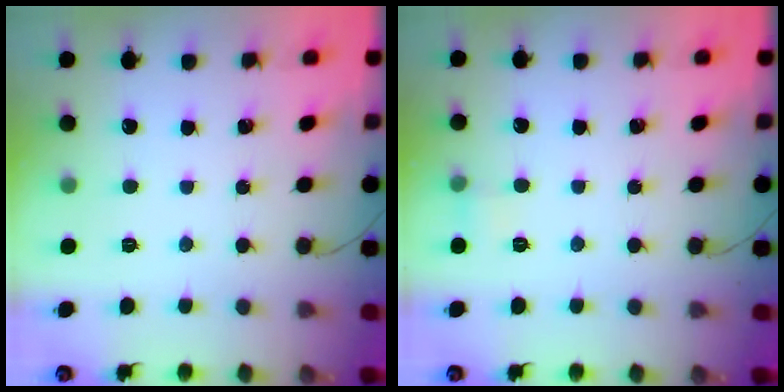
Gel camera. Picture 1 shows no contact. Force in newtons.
{"total": 4.8, "press": 4.6, "slide": 1.5}